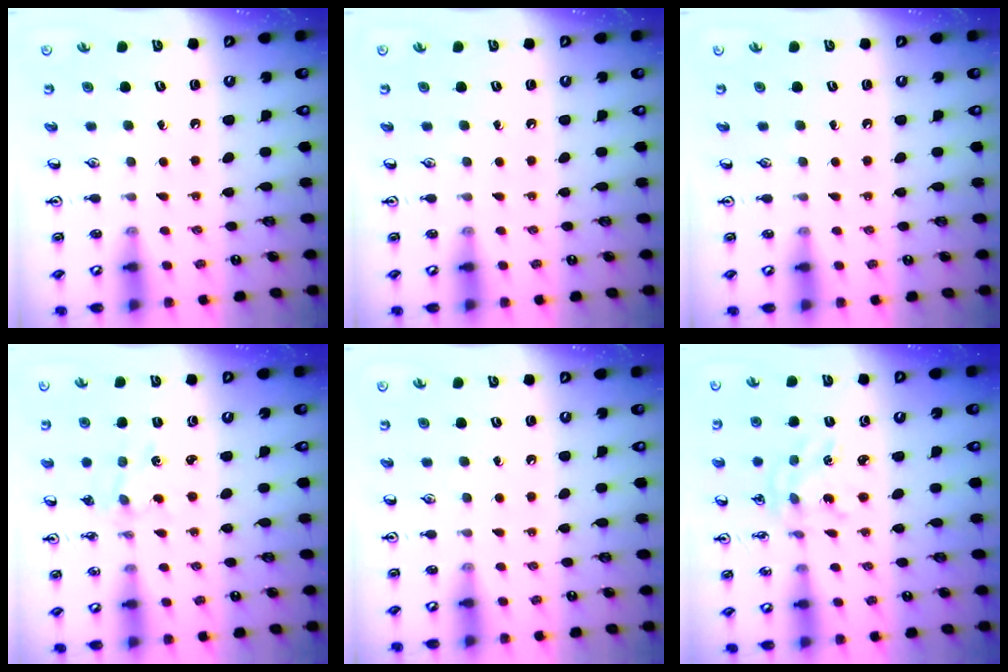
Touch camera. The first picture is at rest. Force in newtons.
{"total": 0.0}
{"total": 0.0}
{"total": 1.3, "press": 1.2, "slide": 0.4}
{"total": 0.0}
{"total": 1.4, "press": 1.4, "slide": 0.2}